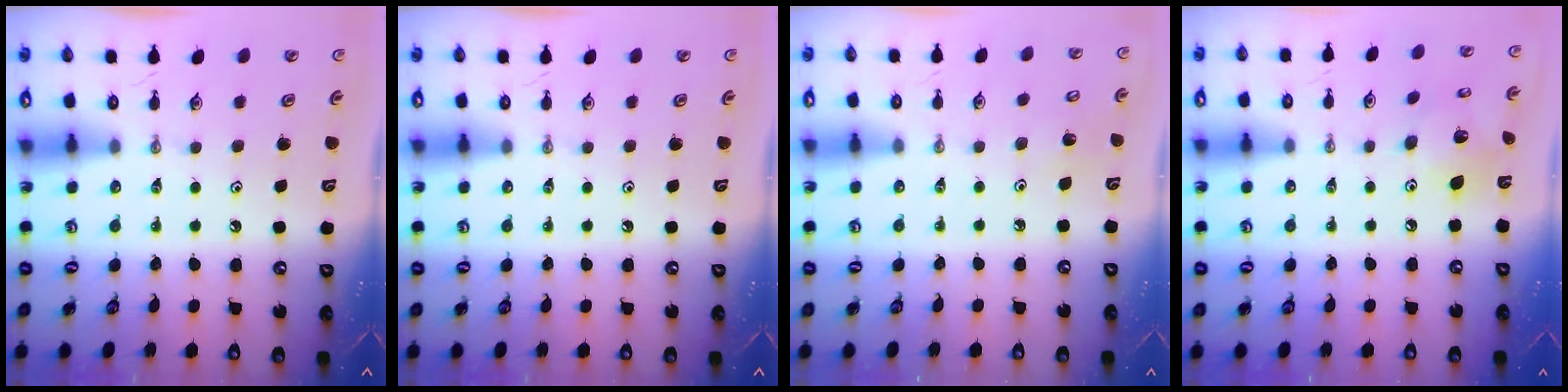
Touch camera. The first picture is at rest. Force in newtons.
{"total": 0.0}
{"total": 4.3, "press": 4.3, "slide": 0.4}
{"total": 10.6, "press": 10.6, "slide": 0.5}